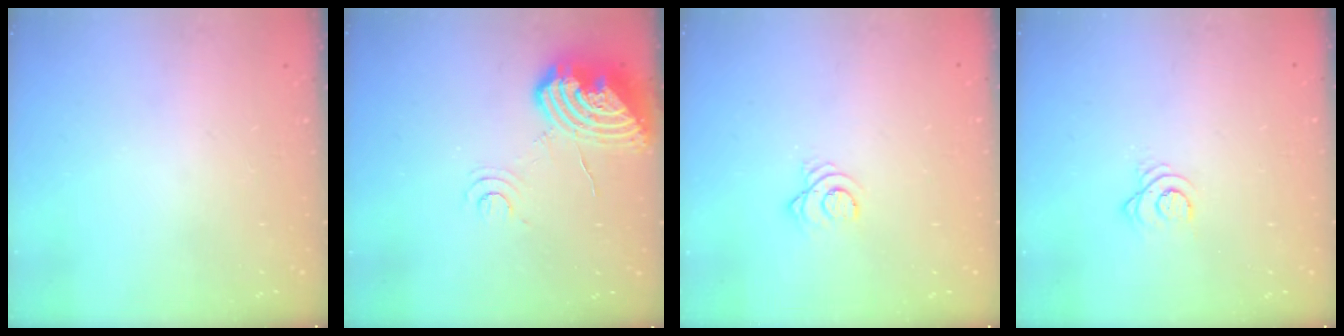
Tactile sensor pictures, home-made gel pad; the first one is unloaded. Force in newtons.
{"total": 13.8, "press": 13.7, "slide": 2.0}
{"total": 3.5, "press": 3.5, "slide": 0.4}
{"total": 3.4, "press": 3.4, "slide": 0.5}